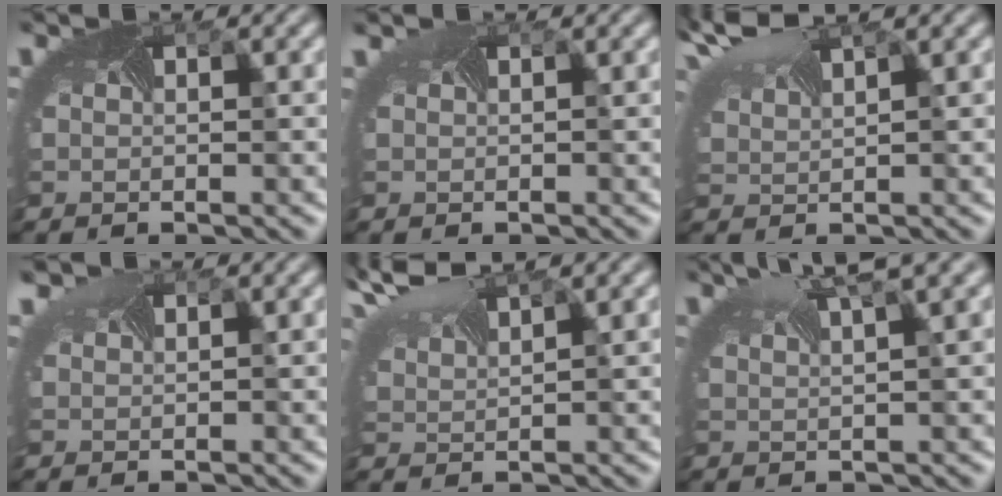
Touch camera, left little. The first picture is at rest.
{"total": 0.9, "force": [0.6, 0.5, 0.5], "torque": [-0.011, 0.006, 0.001]}
{"total": 4.6, "force": [3.4, 1.2, 2.9], "torque": [-0.079, 0.021, 0.066]}
{"total": 1.3, "force": [1.3, 0.4, 0.2], "torque": [-0.014, 0.009, 0.016]}
{"total": 5.2, "force": [3.9, 1.4, 3.1], "torque": [-0.085, 0.022, 0.073]}
{"total": 4.4, "force": [3.3, 0.4, 3.0], "torque": [-0.046, 0.023, 0.046]}